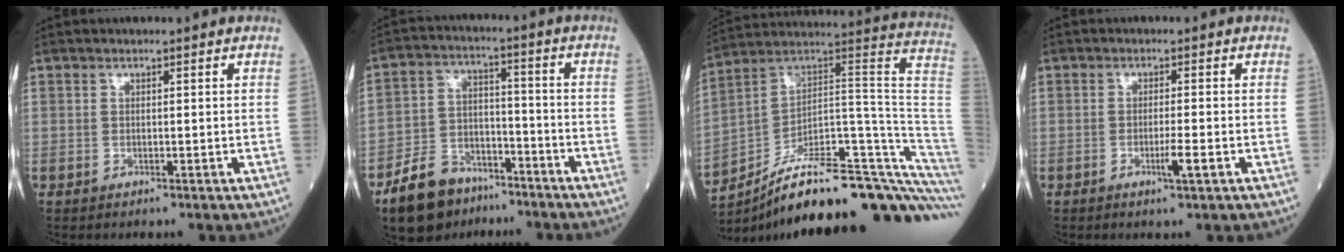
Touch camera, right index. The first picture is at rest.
{"total": 10.6, "force": [-7.7, 6.2, 4.0], "torque": [-0.087, 0.009, -0.133]}
{"total": 28.7, "force": [-22.2, 3.2, 17.9], "torque": [-0.147, 0.047, -0.321]}
{"total": 2.6, "force": [-1.0, -0.2, 2.4], "torque": [-0.043, -0.004, -0.013]}